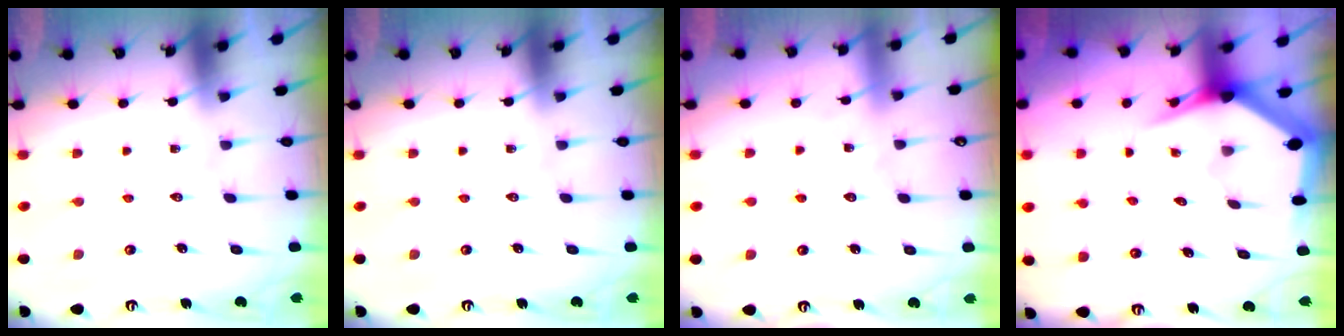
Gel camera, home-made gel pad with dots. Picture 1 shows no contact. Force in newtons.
{"total": 0.0}
{"total": 2.6, "press": 2.6, "slide": 0.3}
{"total": 3.8, "press": 3.8, "slide": 0.1}